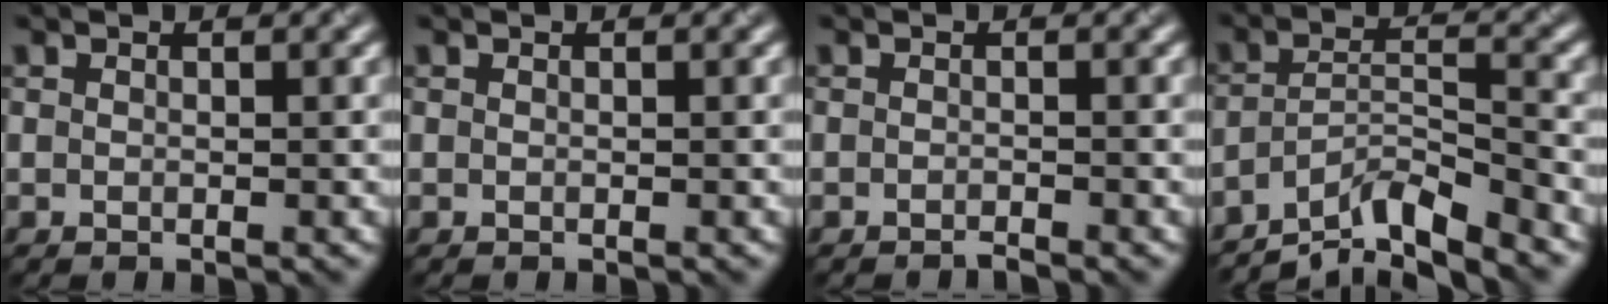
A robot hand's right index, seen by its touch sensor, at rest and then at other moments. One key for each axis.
{"total": 0.0}
{"total": 0.7, "fx": -0.7, "fy": 0.0, "fz": 0.1, "tx": -0.001, "ty": 0.002, "tz": -0.016}
{"total": 6.9, "fx": -5.9, "fy": 1.1, "fz": 3.4, "tx": -0.052, "ty": 0.008, "tz": -0.104}